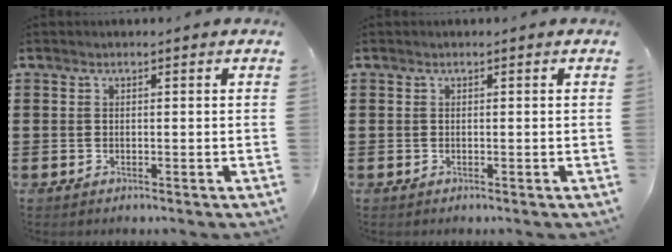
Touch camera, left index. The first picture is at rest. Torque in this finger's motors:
{"motor_torque": [-0.01, 0.01, 0.00, 0.00]}